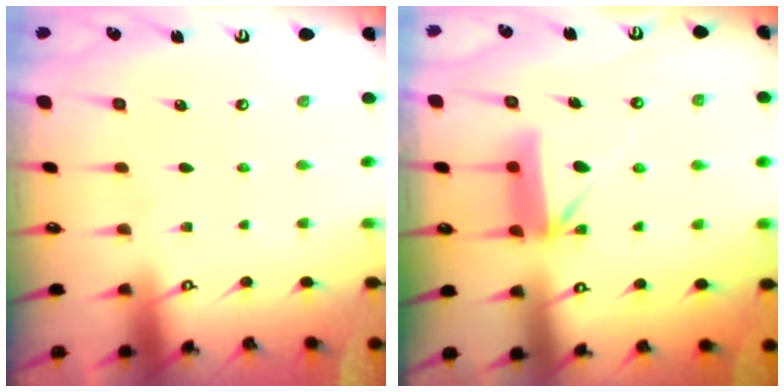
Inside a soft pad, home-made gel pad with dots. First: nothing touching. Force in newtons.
{"total": 9.3, "press": 9.3, "slide": 0.6}